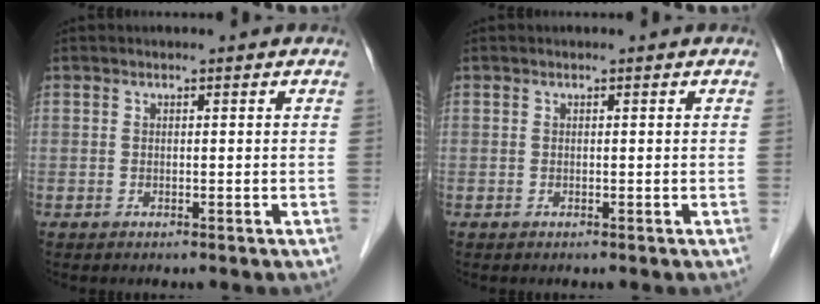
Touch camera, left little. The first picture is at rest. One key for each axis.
{"total": 0.0}